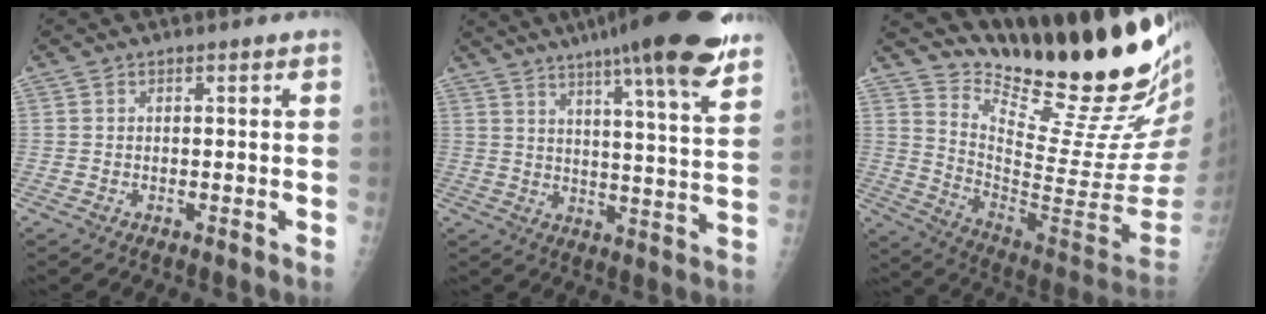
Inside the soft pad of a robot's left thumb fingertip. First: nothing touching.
{"total": 21.4, "force": [15.3, 2.5, 14.8], "torque": [-0.205, -0.049, 0.208]}
{"total": 26.3, "force": [22.9, 3.4, 12.4], "torque": [-0.160, -0.188, 0.342]}